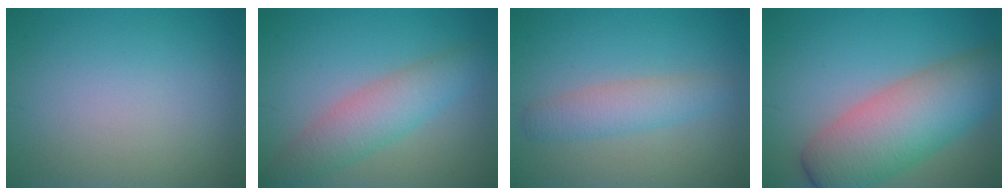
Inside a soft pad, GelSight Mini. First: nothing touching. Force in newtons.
{"total": 4.5, "press": 4.5, "slide": 0.1}
{"total": 3.0, "press": 3.0, "slide": 0.1}
{"total": 9.2, "press": 9.2, "slide": 0.5}